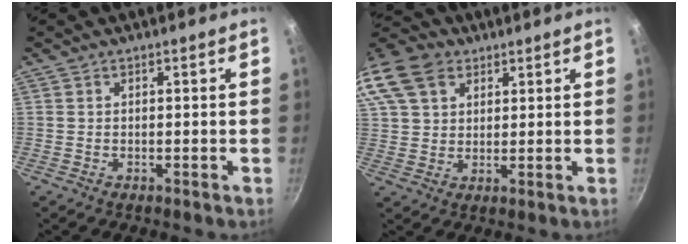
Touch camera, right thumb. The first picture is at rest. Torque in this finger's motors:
{"motor_torque": [1.04, 1.12, 0.25, -0.19, 0.14]}